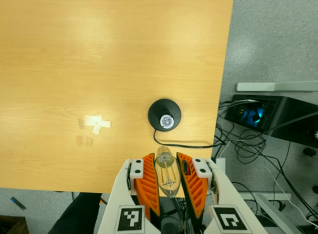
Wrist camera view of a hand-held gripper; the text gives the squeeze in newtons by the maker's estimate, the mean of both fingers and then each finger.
{"total": 17.9, "left": 19.1, "right": 16.7}